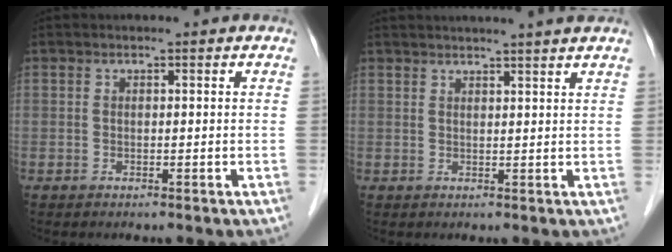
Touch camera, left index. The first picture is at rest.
{"total": 7.9, "force": [7.0, -1.0, 3.4], "torque": [-0.042, 0.022, 0.077]}